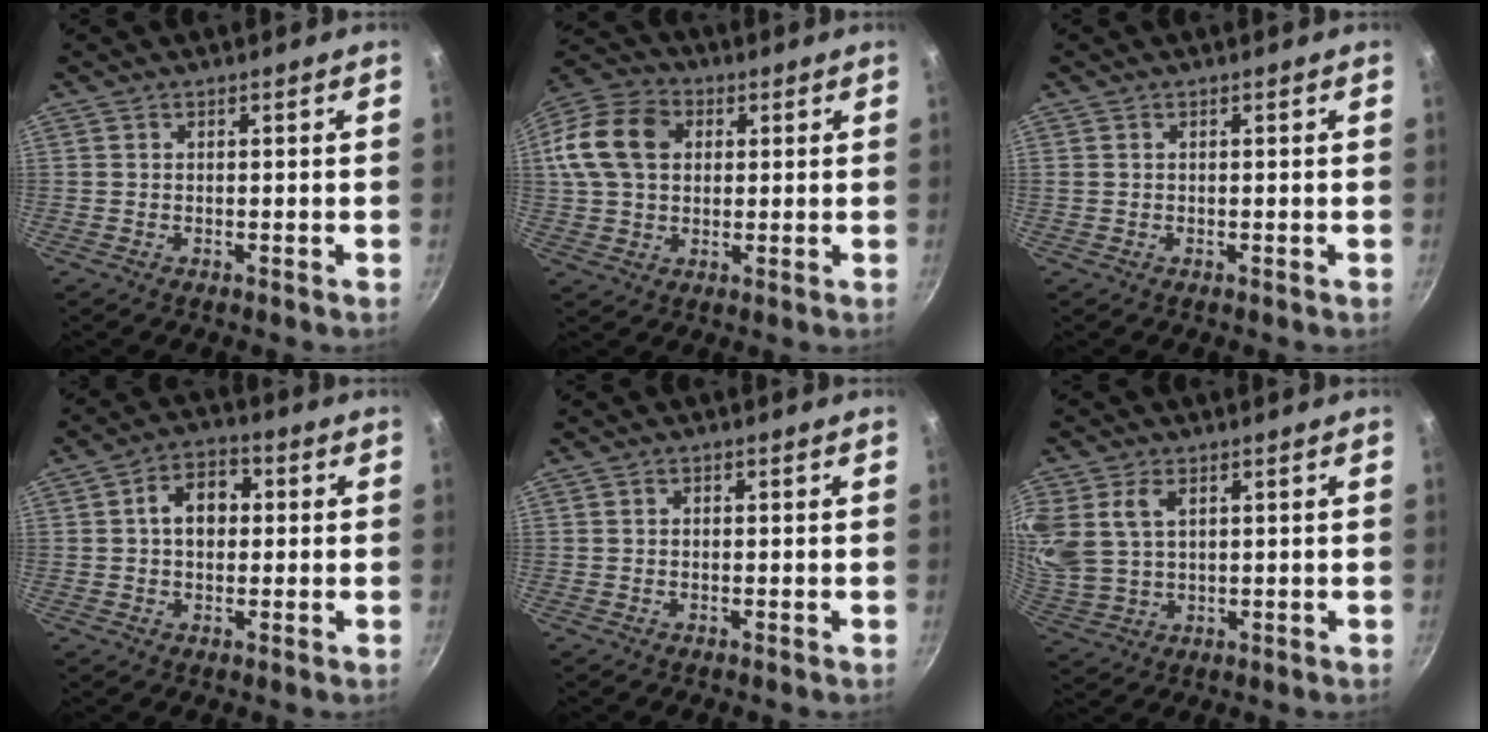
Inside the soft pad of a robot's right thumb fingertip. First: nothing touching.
{"total": 13.4, "force": [2.8, 10.0, 8.5], "torque": [-0.154, 0.021, 0.039]}
{"total": 0.0}
{"total": 7.7, "force": [0.9, 5.5, 5.3], "torque": [-0.049, 0.018, 0.004]}
{"total": 0.6, "force": [0.0, 0.5, 0.3], "torque": [-0.005, 0.004, -0.001]}
{"total": 10.4, "force": [3.7, 6.8, 6.9], "torque": [-0.147, -0.004, 0.081]}